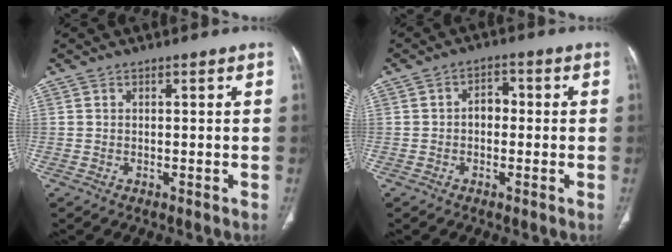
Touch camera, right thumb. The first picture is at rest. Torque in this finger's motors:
{"motor_torque": [0.76, 0.72, 0.65, -0.12, -0.02]}